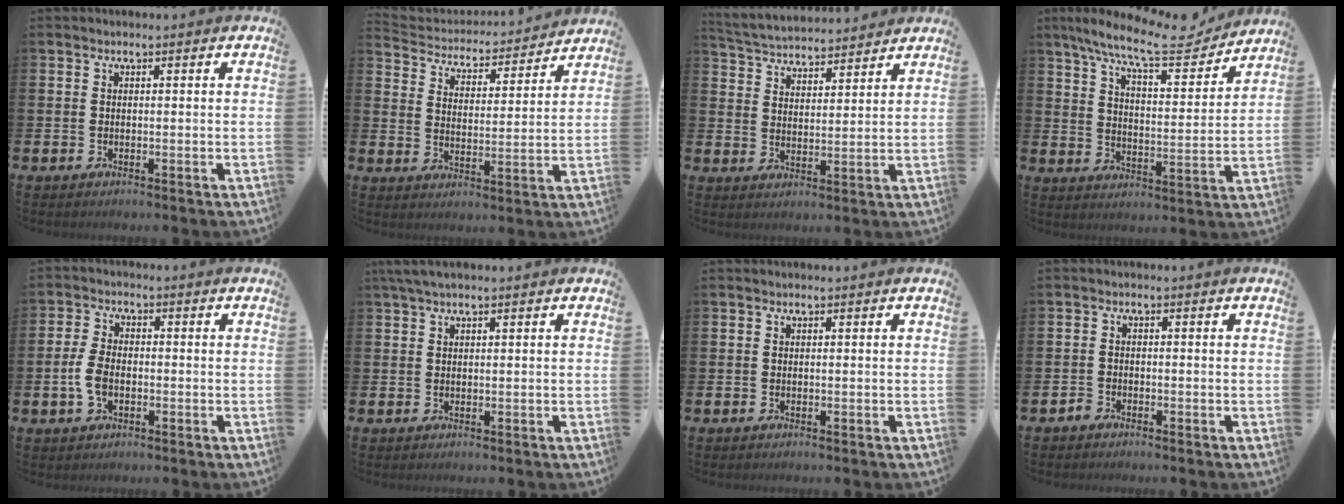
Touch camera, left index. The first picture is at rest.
{"total": 4.4, "force": [4.2, 1.3, 0.1], "torque": [-0.030, -0.042, 0.065]}
{"total": 4.5, "force": [4.4, 0.8, 0.0], "torque": [-0.026, -0.031, 0.077]}
{"total": 11.1, "force": [9.5, 2.4, 5.2], "torque": [-0.122, -0.048, 0.164]}
{"total": 4.3, "force": [-0.7, 2.6, 3.4], "torque": [-0.067, -0.001, -0.017]}
{"total": 2.0, "force": [1.5, 0.4, 1.4], "torque": [-0.031, 0.005, 0.026]}
{"total": 0.0}
{"total": 1.2, "force": [-1.1, 0.5, -0.1], "torque": [-0.007, 0.005, -0.024]}